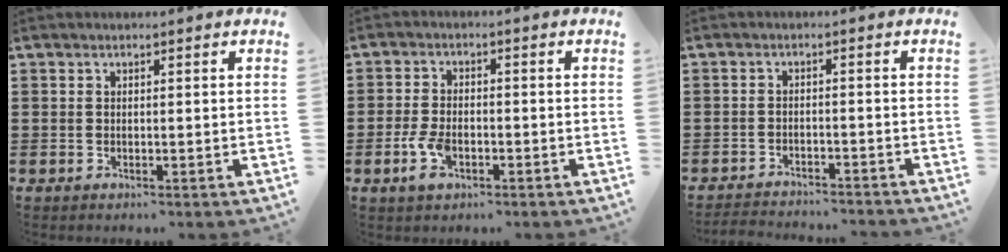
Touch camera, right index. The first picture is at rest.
{"total": 4.4, "force": [-1.8, 2.1, 3.4], "torque": [-0.081, -0.006, -0.035]}
{"total": 2.6, "force": [-2.6, 0.0, 0.0], "torque": [-0.005, -0.001, -0.057]}